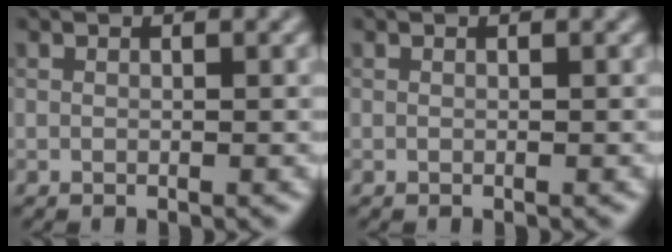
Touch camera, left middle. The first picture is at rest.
{"total": 0.0}